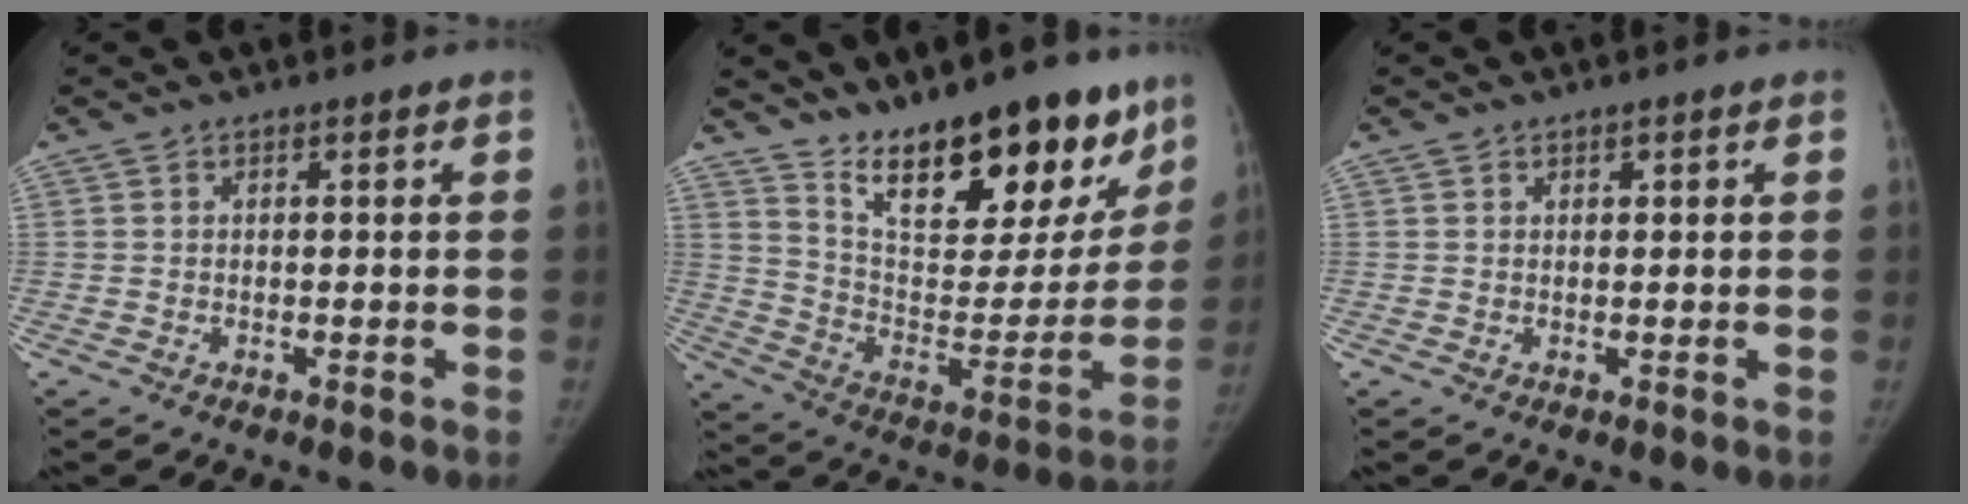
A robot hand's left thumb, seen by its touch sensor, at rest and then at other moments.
{"total": 24.7, "force": [17.8, 9.7, 14.1], "torque": [-0.157, -0.098, 0.284]}
{"total": 0.7, "force": [0.5, 0.4, 0.2], "torque": [0.003, -0.003, 0.007]}